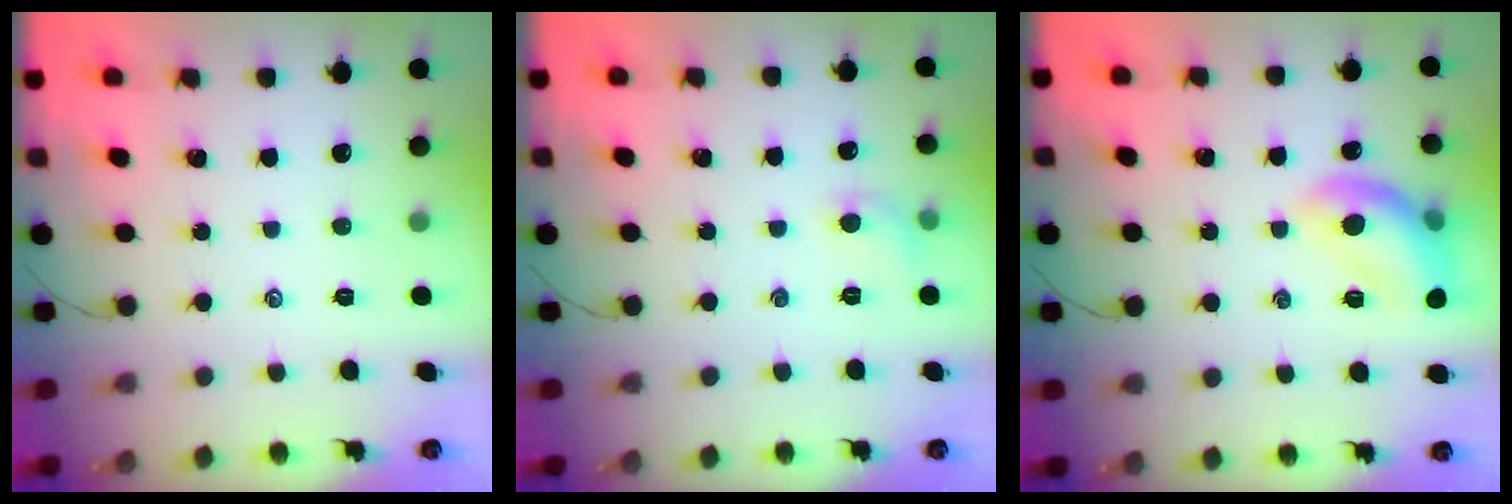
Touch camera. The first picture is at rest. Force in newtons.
{"total": 5.0, "press": 4.8, "slide": 1.6}
{"total": 13.2, "press": 13.1, "slide": 1.5}